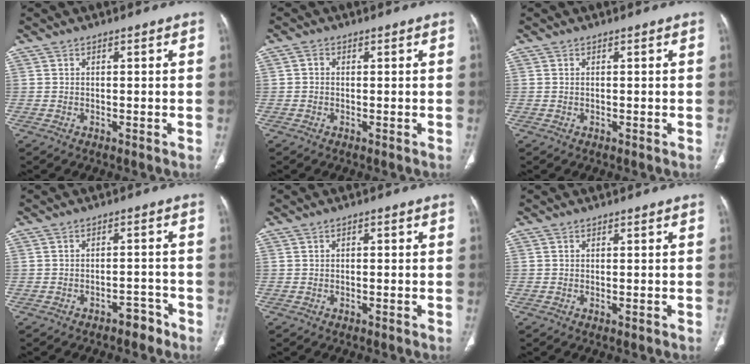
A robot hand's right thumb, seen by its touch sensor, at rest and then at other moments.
{"total": 1.0, "force": [0.0, 0.9, 0.5], "torque": [-0.008, 0.004, -0.003]}
{"total": 0.0}
{"total": 3.5, "force": [-2.7, 1.8, 1.4], "torque": [-0.011, 0.029, -0.033]}
{"total": 0.8, "force": [0.0, 0.5, 0.6], "torque": [-0.007, 0.003, -0.001]}
{"total": 0.5, "force": [-0.1, 0.2, 0.5], "torque": [-0.012, -0.003, -0.002]}